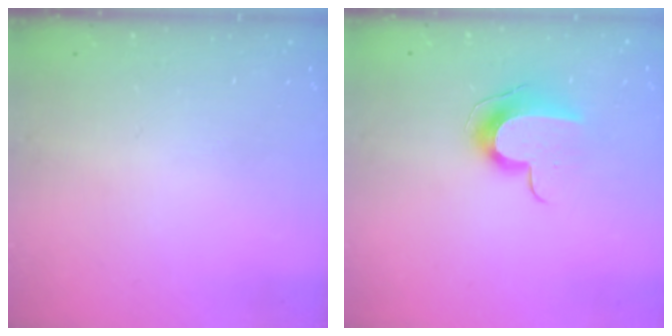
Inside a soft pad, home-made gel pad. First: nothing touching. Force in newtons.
{"total": 9.5, "press": 9.5, "slide": 0.4}